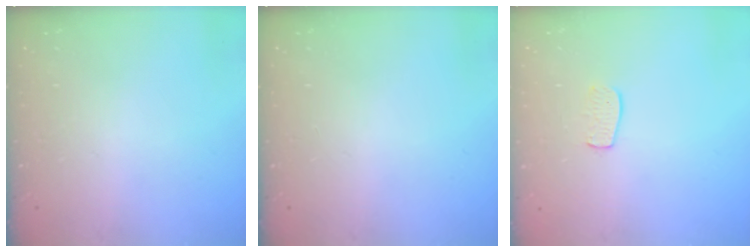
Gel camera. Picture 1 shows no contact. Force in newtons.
{"total": 0.0}
{"total": 6.9, "press": 6.8, "slide": 0.4}